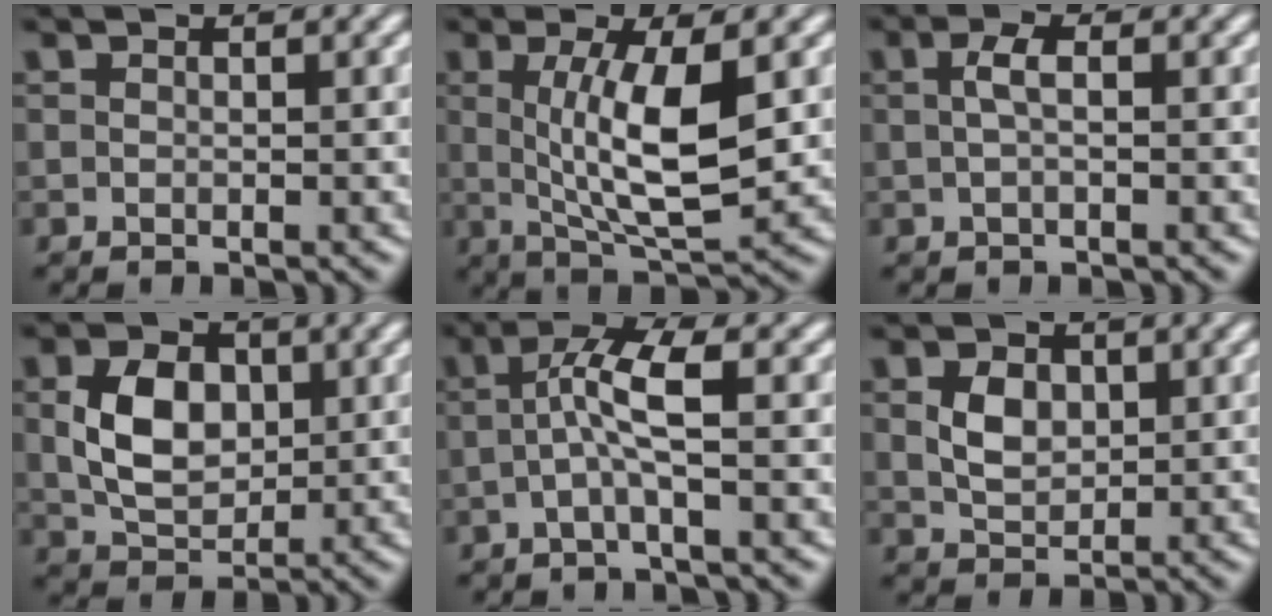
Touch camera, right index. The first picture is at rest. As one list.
[{"total": 6.9, "force": [0.7, 1.6, 6.7], "torque": [-0.109, -0.015, 0.027]}, {"total": 1.8, "force": [0.1, -0.6, 1.6], "torque": [-0.024, 0.005, 0.002]}, {"total": 4.7, "force": [0.6, 2.9, 3.6], "torque": [-0.060, -0.010, 0.022]}, {"total": 4.3, "force": [0.3, 0.7, 4.2], "torque": [-0.071, 0.006, 0.000]}, {"total": 2.2, "force": [0.6, 1.0, 1.8], "torque": [-0.024, -0.009, 0.024]}]